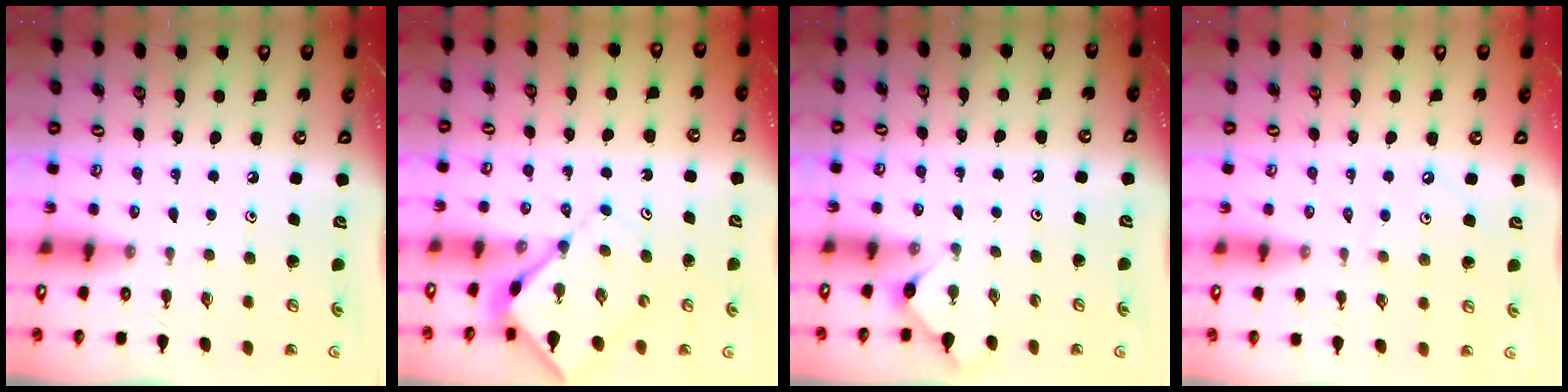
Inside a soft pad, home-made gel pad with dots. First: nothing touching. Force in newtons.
{"total": 7.1, "press": 7.1, "slide": 0.6}
{"total": 3.0, "press": 2.9, "slide": 0.4}
{"total": 3.4, "press": 3.3, "slide": 0.6}